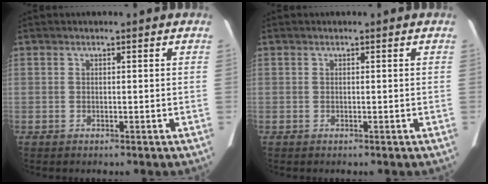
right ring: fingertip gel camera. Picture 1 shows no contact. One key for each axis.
{"total": 0.0}